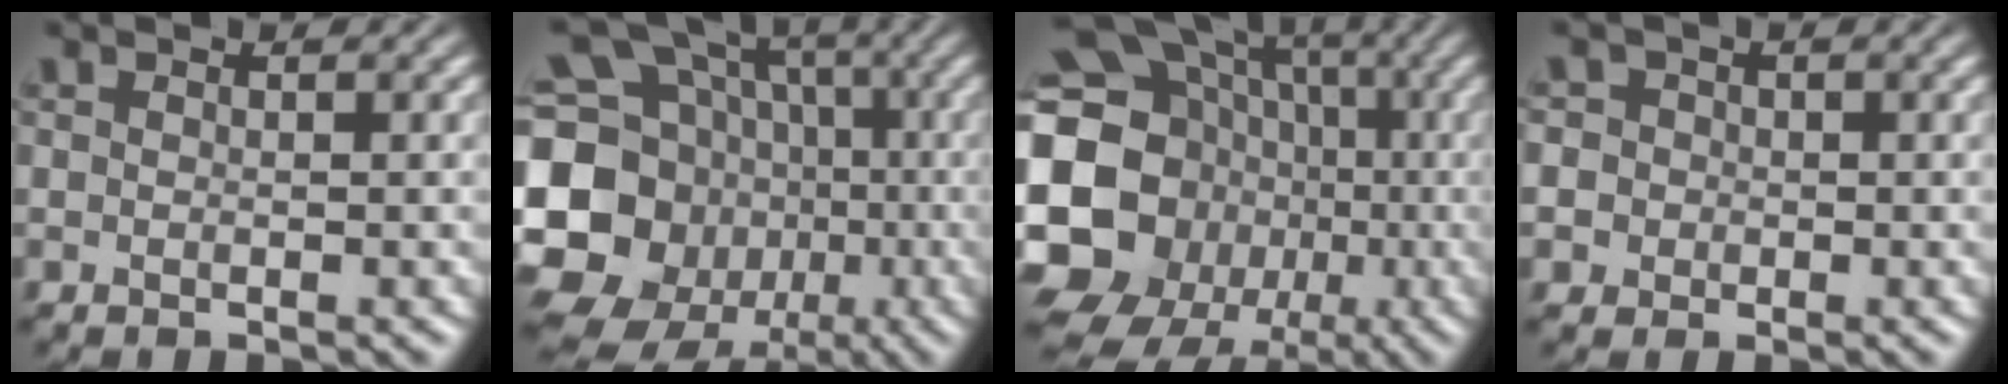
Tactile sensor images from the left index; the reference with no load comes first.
{"total": 21.3, "force": [-5.6, 18.5, 8.9], "torque": [-0.208, -0.019, -0.121]}
{"total": 22.3, "force": [-4.7, 19.7, 9.4], "torque": [-0.185, -0.024, -0.119]}
{"total": 3.8, "force": [0.3, 3.7, 1.0], "torque": [-0.014, 0.031, -0.017]}